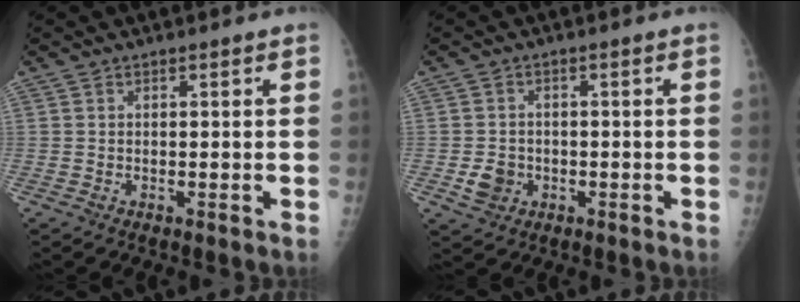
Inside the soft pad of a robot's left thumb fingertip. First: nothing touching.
{"total": 4.0, "force": [-1.2, 3.4, 1.7], "torque": [-0.018, 0.005, -0.016]}